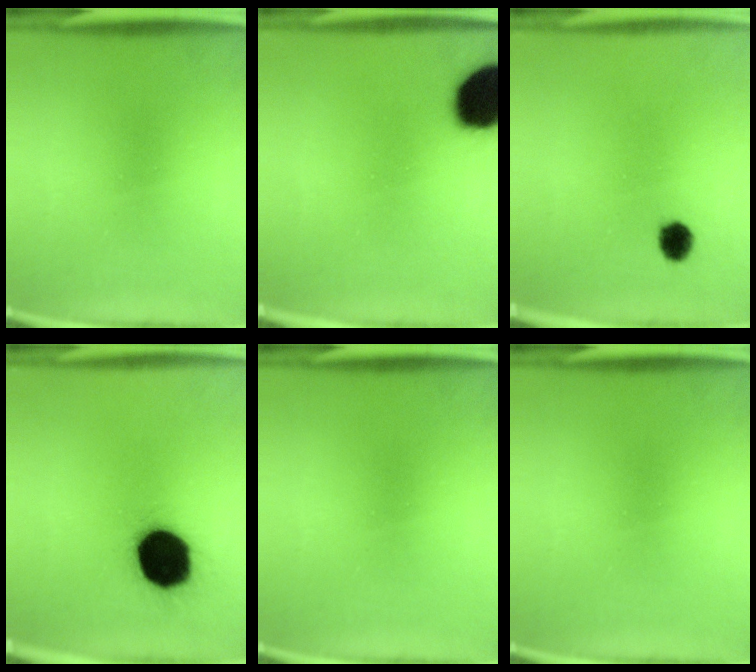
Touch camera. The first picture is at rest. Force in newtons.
{"total": 16.3}
{"total": 3.7}
{"total": 19.8}
{"total": 0.0}
{"total": 0.0}